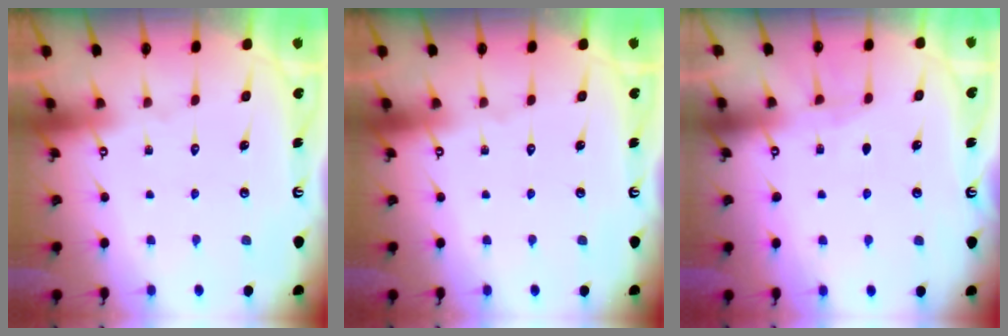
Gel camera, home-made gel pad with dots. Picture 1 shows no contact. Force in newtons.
{"total": 0.0}
{"total": 3.7, "press": 3.7, "slide": 0.4}